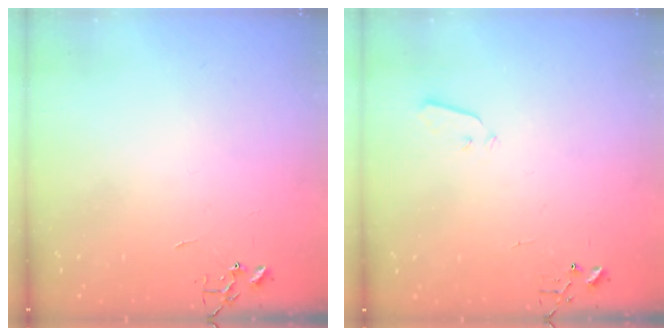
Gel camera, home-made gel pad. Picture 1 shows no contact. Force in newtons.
{"total": 3.0, "press": 2.9, "slide": 0.7}